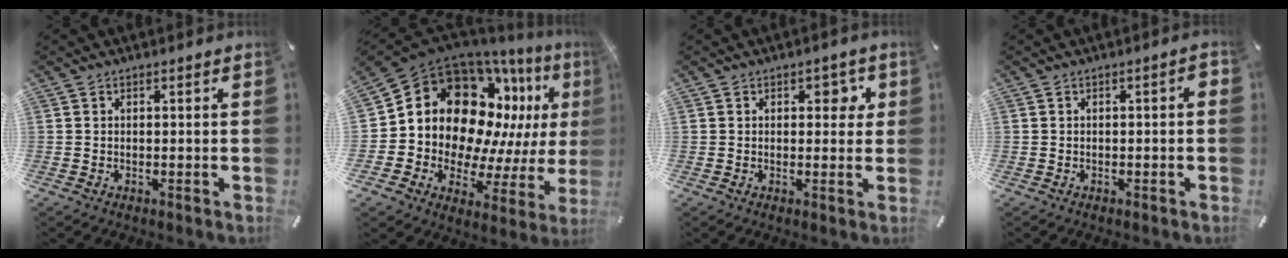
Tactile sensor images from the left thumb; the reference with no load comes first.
{"total": 17.4, "force": [6.6, 13.4, 9.0], "torque": [-0.165, -0.074, 0.128]}
{"total": 3.4, "force": [1.0, 2.2, 2.4], "torque": [-0.022, -0.002, 0.006]}
{"total": 2.0, "force": [-0.7, 0.9, 1.6], "torque": [-0.028, 0.007, -0.014]}